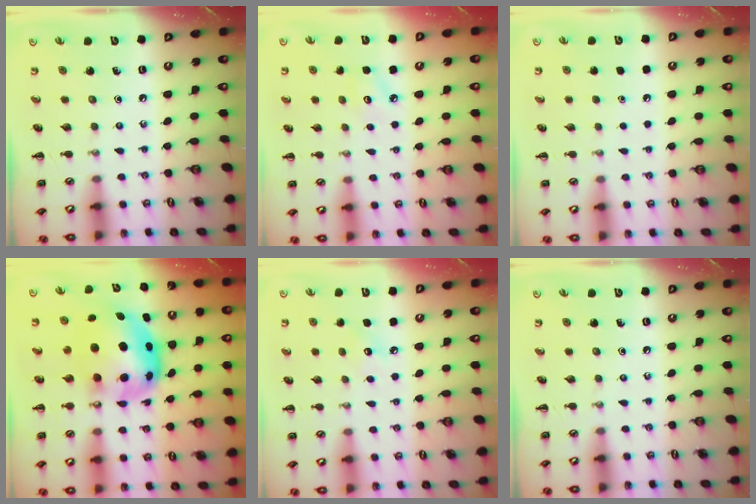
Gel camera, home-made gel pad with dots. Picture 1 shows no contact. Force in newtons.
{"total": 3.5, "press": 3.4, "slide": 0.7}
{"total": 1.7, "press": 1.7, "slide": 0.1}
{"total": 8.9, "press": 8.6, "slide": 2.2}
{"total": 3.6, "press": 3.5, "slide": 0.9}
{"total": 0.0}